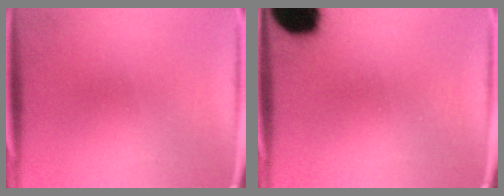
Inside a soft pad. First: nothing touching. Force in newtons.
{"total": 16.8}